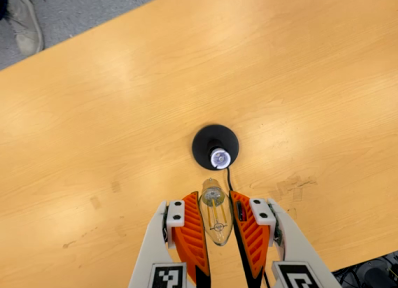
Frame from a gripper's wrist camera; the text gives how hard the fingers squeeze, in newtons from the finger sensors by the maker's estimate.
{"total": 15.6, "left": 18.2, "right": 13.0}